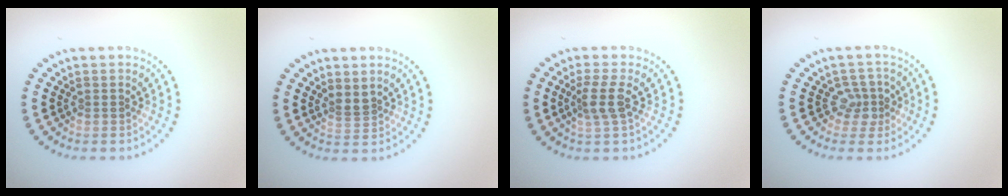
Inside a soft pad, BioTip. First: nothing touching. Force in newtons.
{"total": 1.3, "press": 0.9, "slide": 0.9}
{"total": 2.4, "press": 1.9, "slide": 1.5}
{"total": 2.1, "press": 1.7, "slide": 1.3}